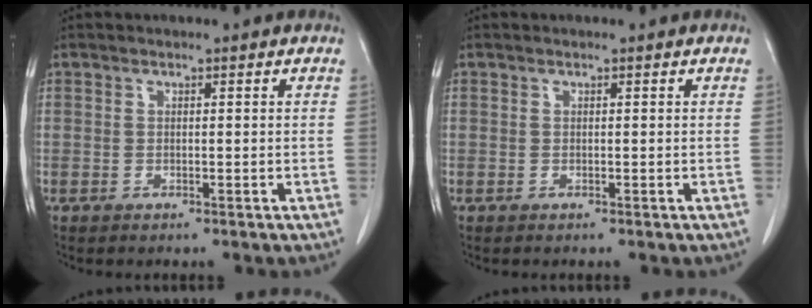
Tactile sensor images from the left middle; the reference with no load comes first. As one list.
[{"total": 0.0}]